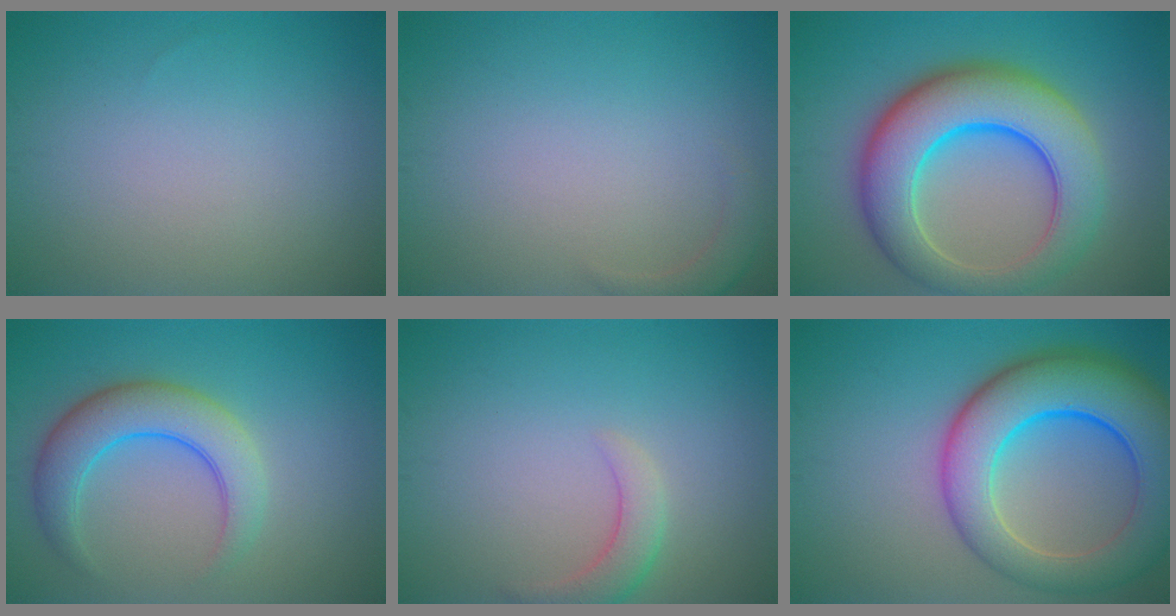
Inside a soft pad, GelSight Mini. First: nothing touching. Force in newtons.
{"total": 1.6, "press": 1.6, "slide": 0.3}
{"total": 10.4, "press": 10.4, "slide": 0.5}
{"total": 5.4, "press": 5.4, "slide": 0.1}
{"total": 2.4, "press": 2.4, "slide": 0.2}
{"total": 10.9, "press": 10.9, "slide": 0.4}